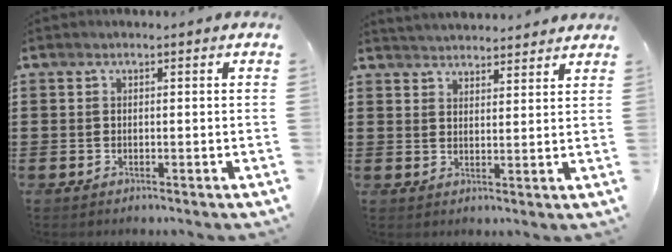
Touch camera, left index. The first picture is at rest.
{"total": 3.1, "force": [3.1, -0.2, -0.2], "torque": [-0.005, -0.010, 0.058]}